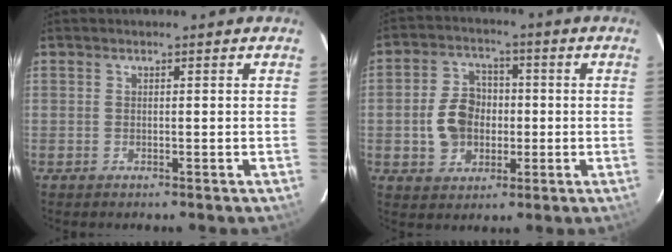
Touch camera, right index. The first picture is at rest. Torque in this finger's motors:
{"motor_torque": [0.22, -0.09, 0.45, 0.05]}